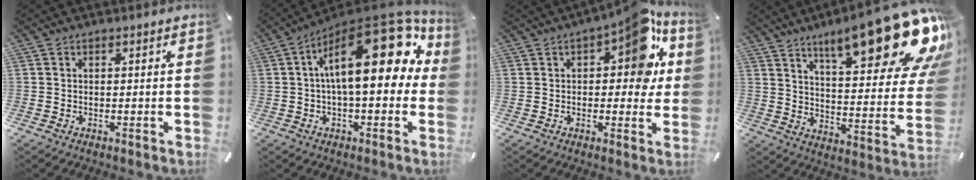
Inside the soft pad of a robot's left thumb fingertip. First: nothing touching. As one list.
[{"total": 23.8, "force": [5.6, 9.8, 21.0], "torque": [-0.313, -0.037, 0.093]}, {"total": 13.1, "force": [4.9, 6.7, 10.2], "torque": [-0.111, -0.030, 0.075]}, {"total": 24.2, "force": [15.7, 8.1, 16.5], "torque": [-0.216, -0.119, 0.254]}]